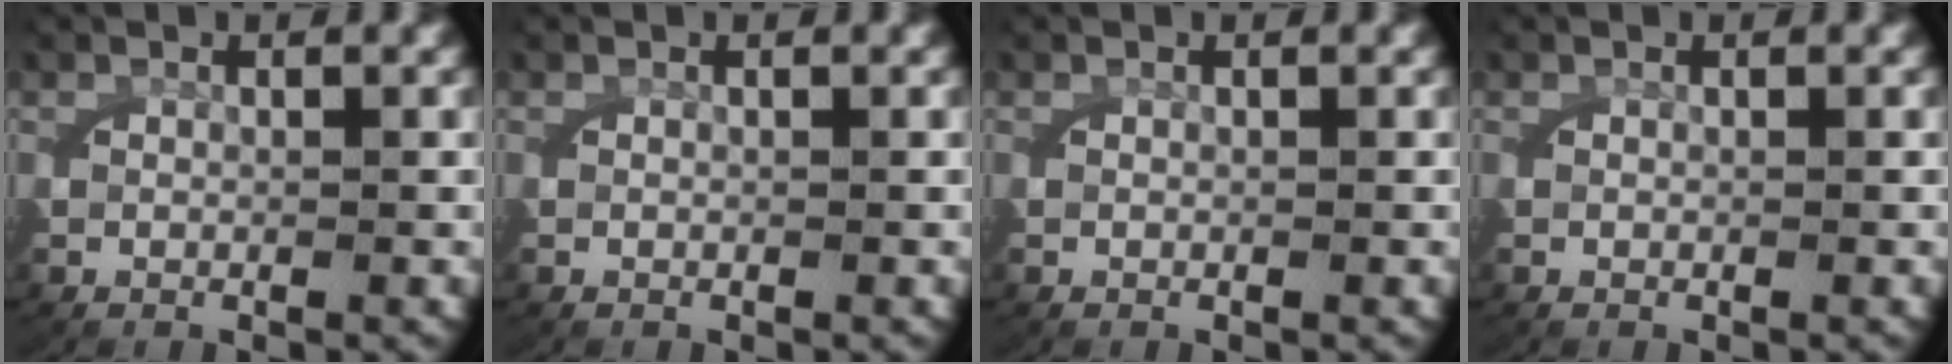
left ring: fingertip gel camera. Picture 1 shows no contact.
{"total": 0.0}
{"total": 0.0}
{"total": 0.0}